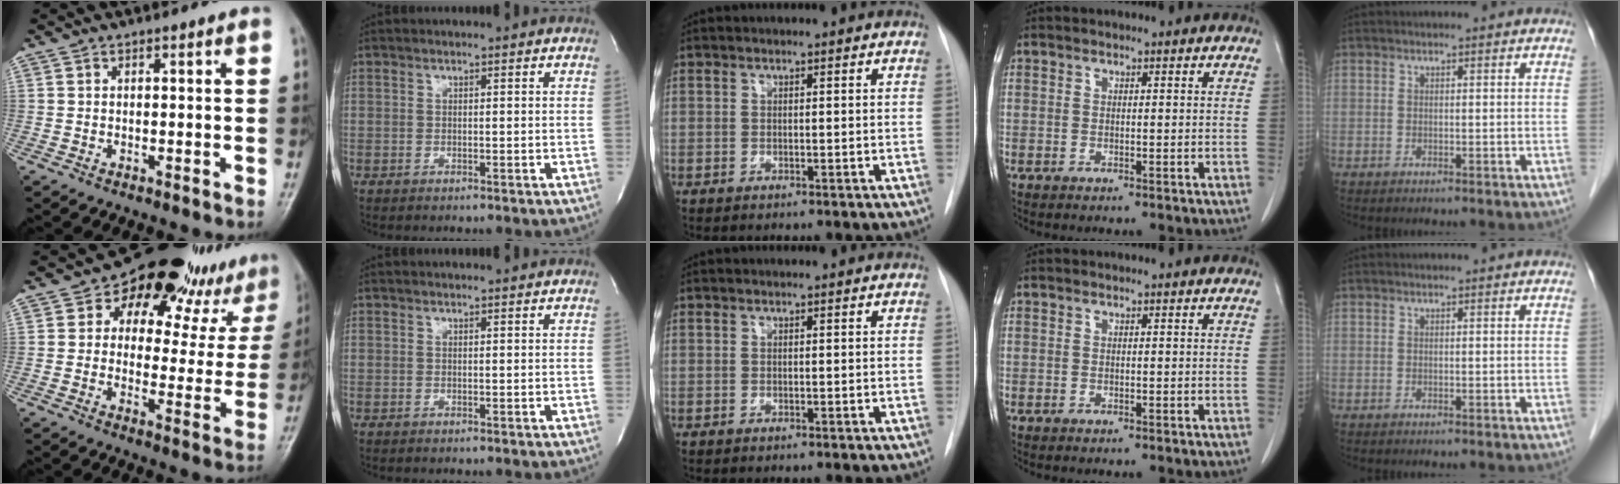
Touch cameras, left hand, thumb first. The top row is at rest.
{"thumb": {"total": 21.0, "force": [13.5, 11.4, 11.3], "torque": [-0.106, -0.027, 0.166]}, "index": {"total": 1.0, "force": [1.0, 0.0, 0.1], "torque": [-0.003, 0.009, 0.009]}}